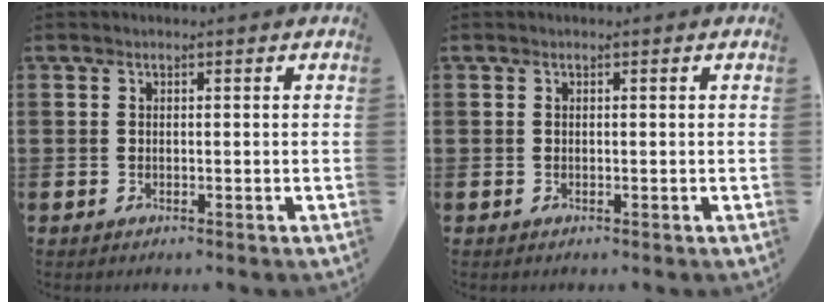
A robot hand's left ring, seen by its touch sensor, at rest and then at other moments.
{"total": 0.0}